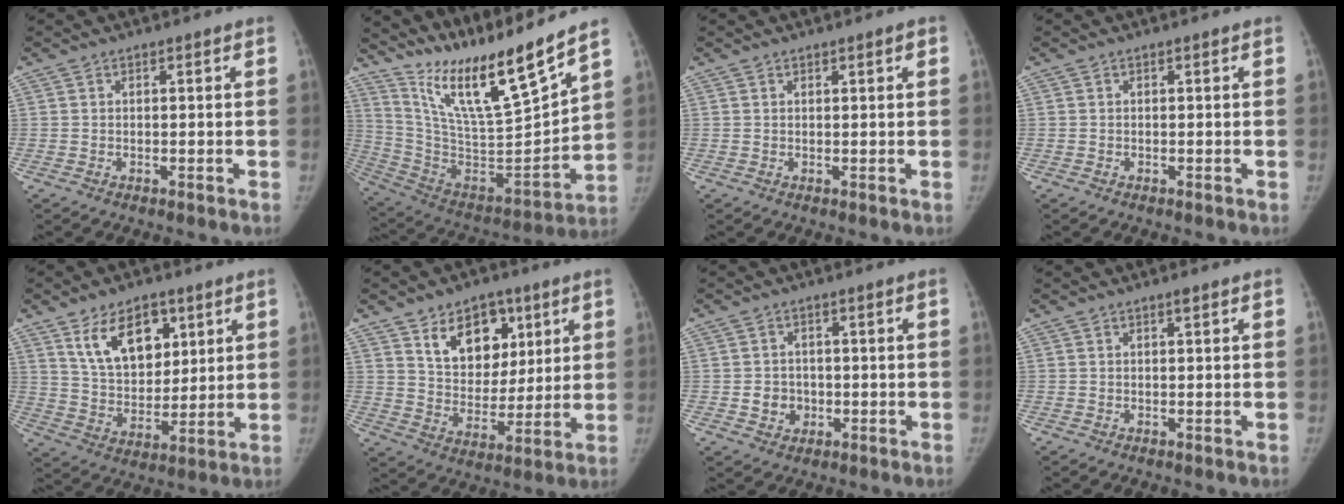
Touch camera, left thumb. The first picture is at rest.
{"total": 21.1, "force": [16.9, 1.8, 12.5], "torque": [-0.183, -0.103, 0.312]}
{"total": 0.9, "force": [0.5, 0.2, 0.7], "torque": [-0.007, 0.000, 0.005]}
{"total": 0.0}
{"total": 13.8, "force": [6.8, 8.4, 8.6], "torque": [-0.105, -0.037, 0.130]}
{"total": 13.9, "force": [6.9, 9.5, 7.5], "torque": [-0.071, -0.036, 0.121]}
{"total": 4.1, "force": [-0.8, 3.7, 1.5], "torque": [-0.003, 0.007, -0.008]}
{"total": 0.6, "force": [0.3, 0.0, 0.5], "torque": [-0.006, 0.001, 0.004]}